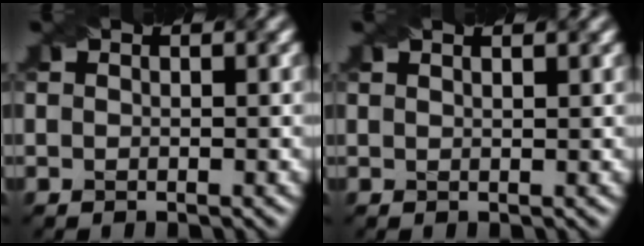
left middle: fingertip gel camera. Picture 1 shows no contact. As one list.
[{"total": 2.4, "force": [1.7, 1.0, 1.4], "torque": [-0.005, 0.008, -0.003]}]